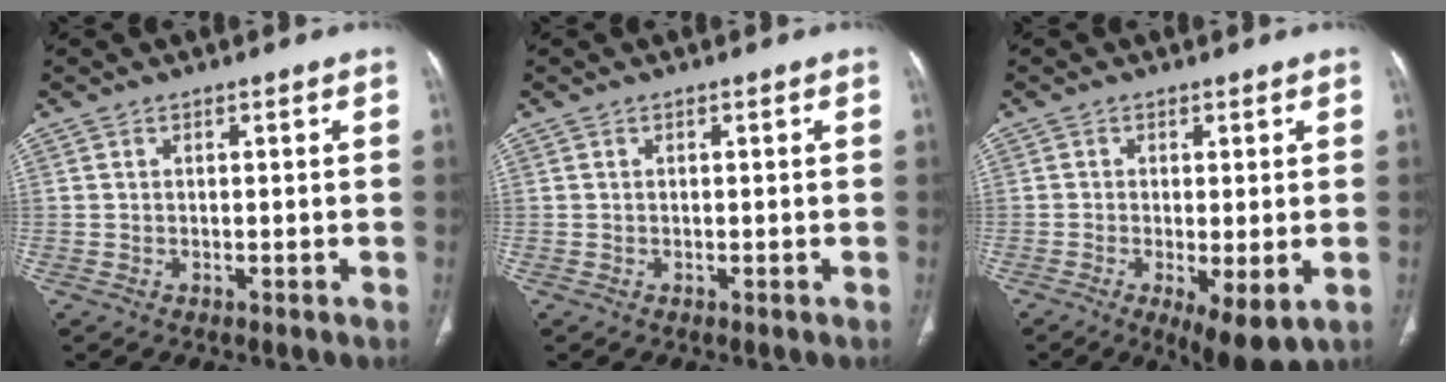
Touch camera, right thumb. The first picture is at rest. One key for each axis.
{"total": 0.0}
{"total": 8.0, "fx": -2.5, "fy": 2.6, "fz": 7.1, "tx": -0.115, "ty": -0.019, "tz": -0.035}